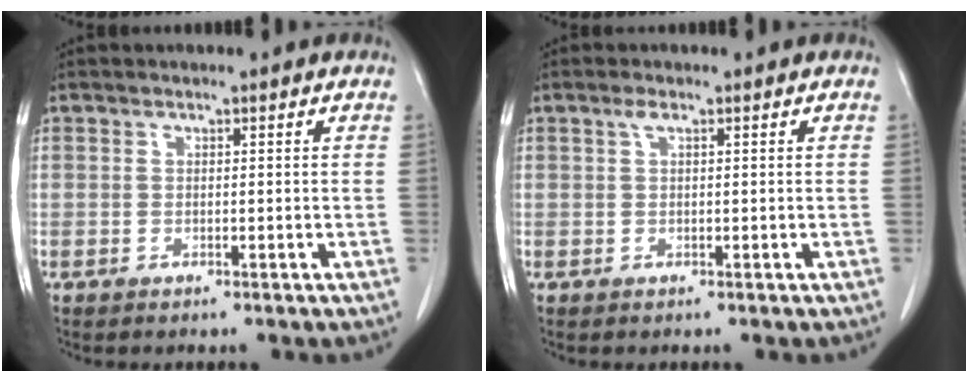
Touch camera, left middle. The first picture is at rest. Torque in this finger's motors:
{"motor_torque": [0.40, -0.32, -0.04, 0.03]}